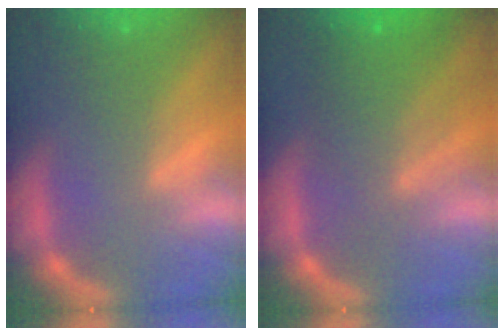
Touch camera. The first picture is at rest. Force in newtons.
{"total": 6.0}